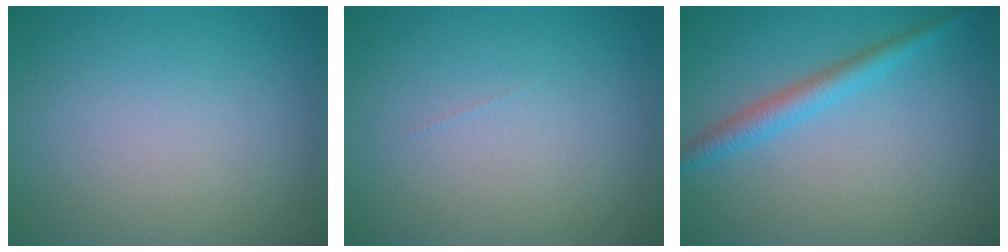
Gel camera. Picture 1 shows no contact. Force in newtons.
{"total": 0.0}
{"total": 2.6, "press": 2.6, "slide": 0.0}